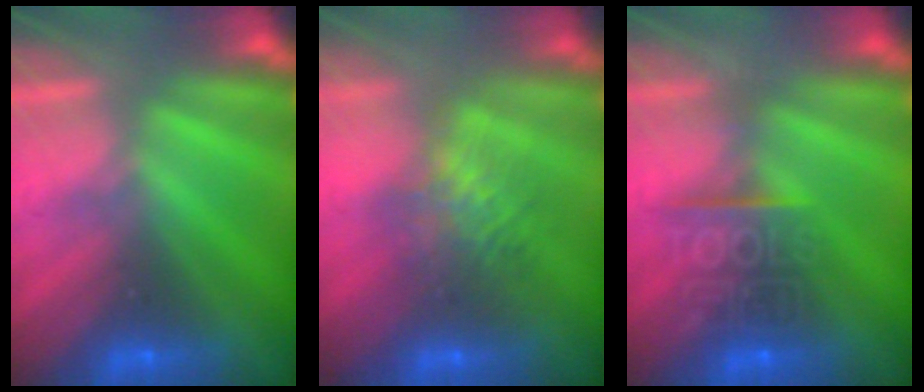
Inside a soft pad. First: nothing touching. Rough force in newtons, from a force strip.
{"total": 4.7}
{"total": 8.5}